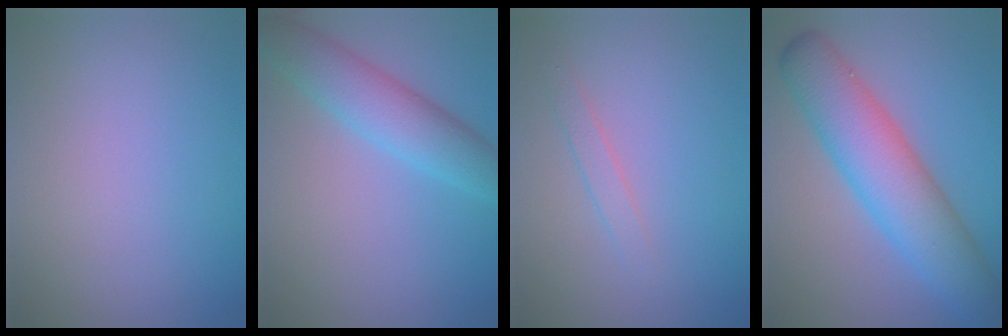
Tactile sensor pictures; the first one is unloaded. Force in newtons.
{"total": 5.4, "press": 5.4, "slide": 0.1}
{"total": 1.3, "press": 1.3, "slide": 0.0}
{"total": 8.5, "press": 8.5, "slide": 0.2}